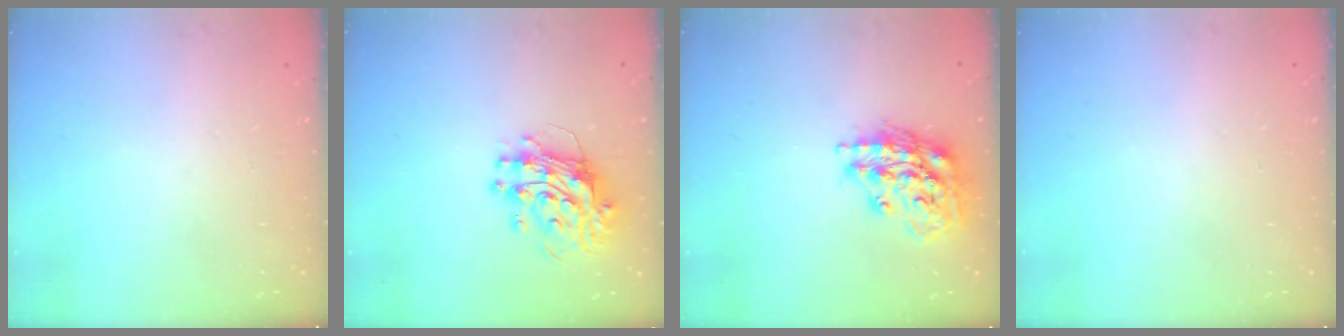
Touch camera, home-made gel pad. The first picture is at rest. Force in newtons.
{"total": 11.0, "press": 10.9, "slide": 1.1}
{"total": 17.6, "press": 17.5, "slide": 1.7}
{"total": 0.5, "press": 0.5, "slide": 0.2}